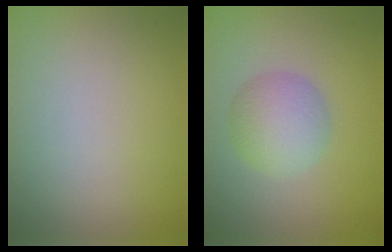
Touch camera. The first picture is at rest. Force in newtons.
{"total": 3.7, "press": 3.7, "slide": 0.1}